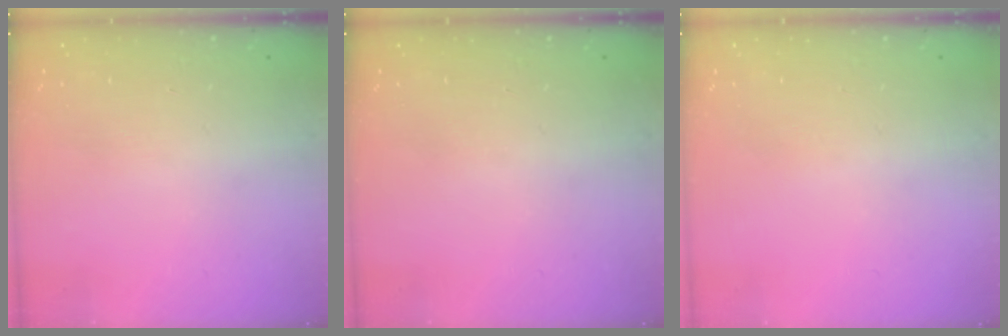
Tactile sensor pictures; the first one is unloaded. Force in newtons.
{"total": 0.0}
{"total": 0.0}